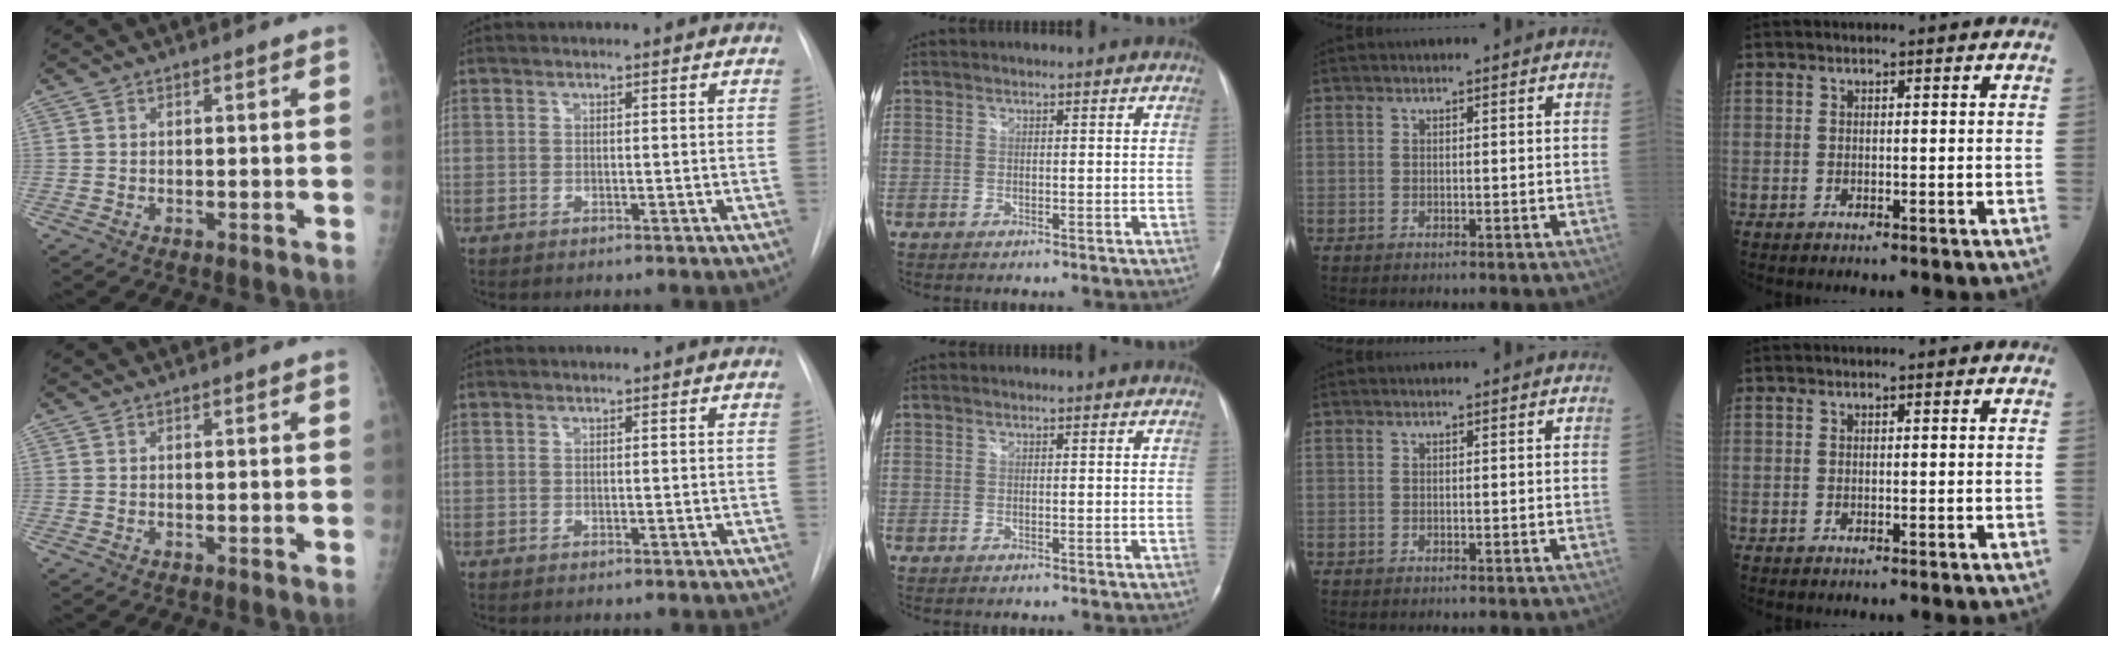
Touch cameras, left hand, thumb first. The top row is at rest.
{}